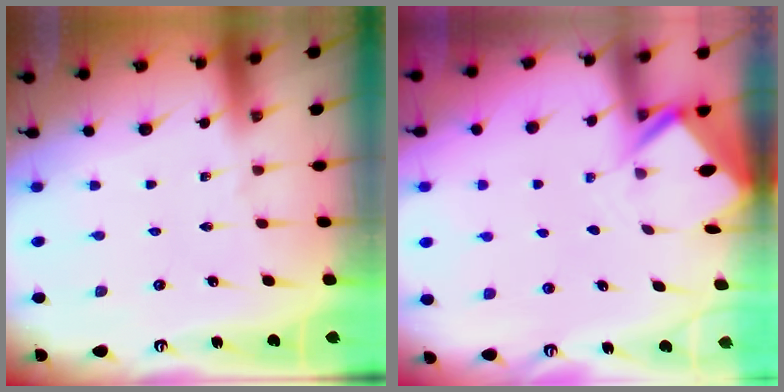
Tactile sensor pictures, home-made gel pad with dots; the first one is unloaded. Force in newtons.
{"total": 3.0, "press": 3.0, "slide": 0.3}